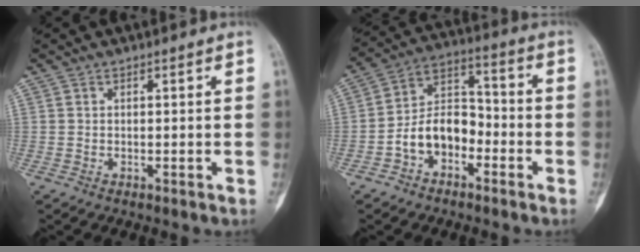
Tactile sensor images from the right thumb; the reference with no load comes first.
{"total": 10.4, "force": [-4.1, 7.1, 6.5], "torque": [-0.092, 0.052, -0.084]}